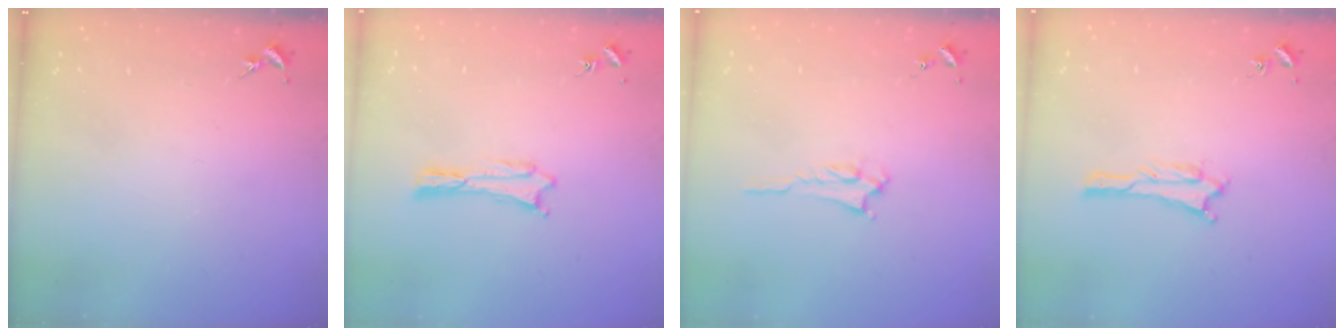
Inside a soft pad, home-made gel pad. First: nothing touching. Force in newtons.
{"total": 0.7, "press": 0.7, "slide": 0.1}
{"total": 2.2, "press": 2.2, "slide": 0.3}
{"total": 0.6, "press": 0.6, "slide": 0.1}